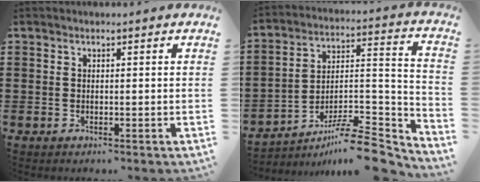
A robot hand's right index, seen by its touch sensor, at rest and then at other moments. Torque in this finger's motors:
{"motor_torque": [-0.33, -0.17, -1.05, -0.21]}